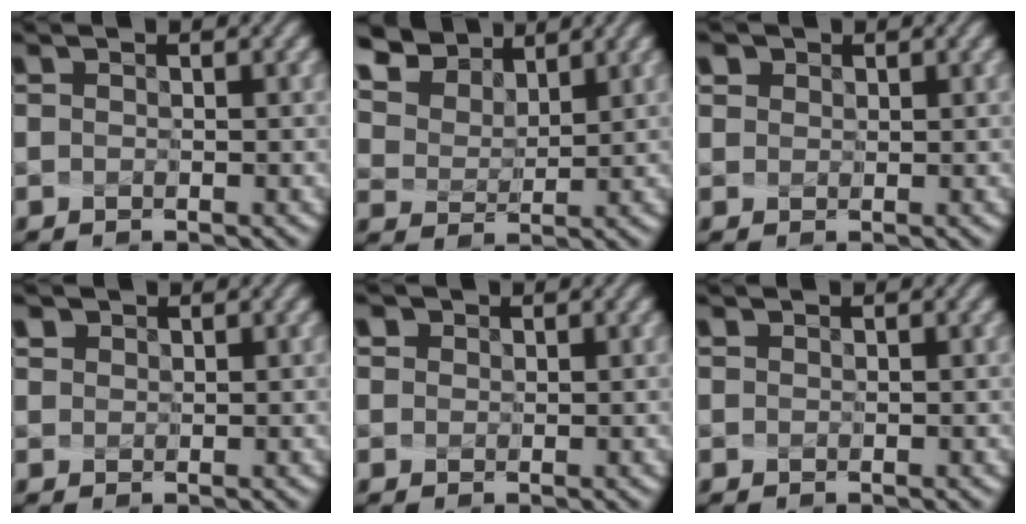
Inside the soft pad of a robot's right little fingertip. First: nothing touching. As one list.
[{"total": 7.8, "force": [6.2, 3.8, 2.5], "torque": [-0.100, 0.012, 0.123]}, {"total": 2.2, "force": [1.3, 1.6, 0.7], "torque": [-0.004, 0.020, 0.009]}, {"total": 1.5, "force": [1.0, 1.0, 0.3], "torque": [-0.011, 0.014, 0.018]}, {"total": 2.0, "force": [1.1, 1.6, 0.6], "torque": [-0.002, 0.022, 0.004]}, {"total": 0.0}]